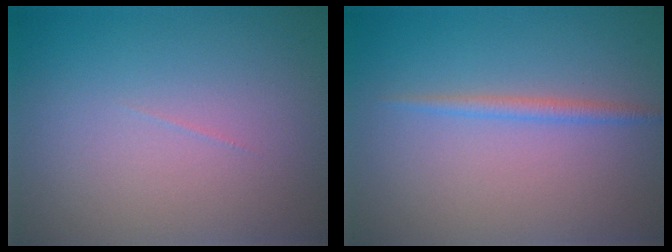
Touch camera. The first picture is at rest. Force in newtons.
{"total": 1.2, "press": 1.2, "slide": 0.1}